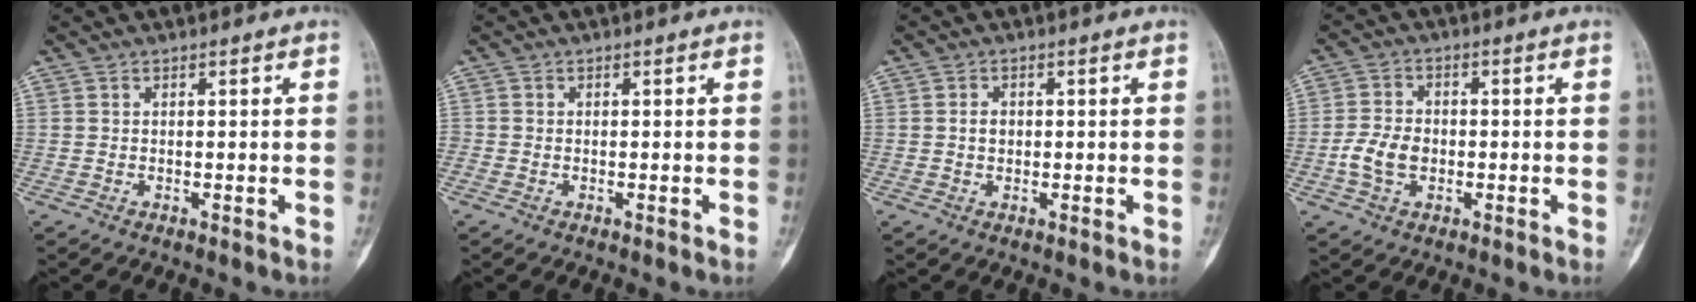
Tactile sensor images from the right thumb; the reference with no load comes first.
{"total": 0.5, "force": [-0.1, 0.5, 0.1], "torque": [0.001, 0.002, -0.005]}
{"total": 1.9, "force": [0.1, 1.5, 1.2], "torque": [-0.009, 0.005, 0.002]}
{"total": 6.2, "force": [-1.3, 4.4, 4.2], "torque": [-0.078, 0.012, -0.029]}